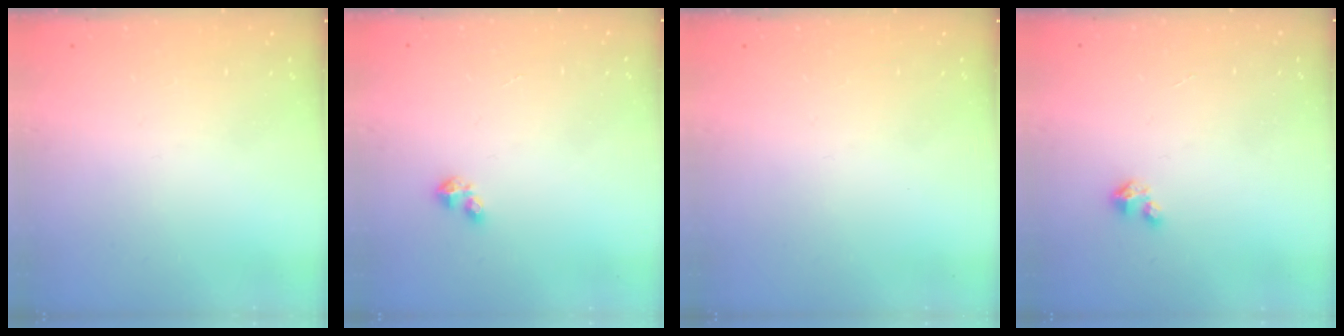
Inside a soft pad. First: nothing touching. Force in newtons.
{"total": 2.9, "press": 2.9, "slide": 0.5}
{"total": 0.0}
{"total": 1.6, "press": 1.6, "slide": 0.2}